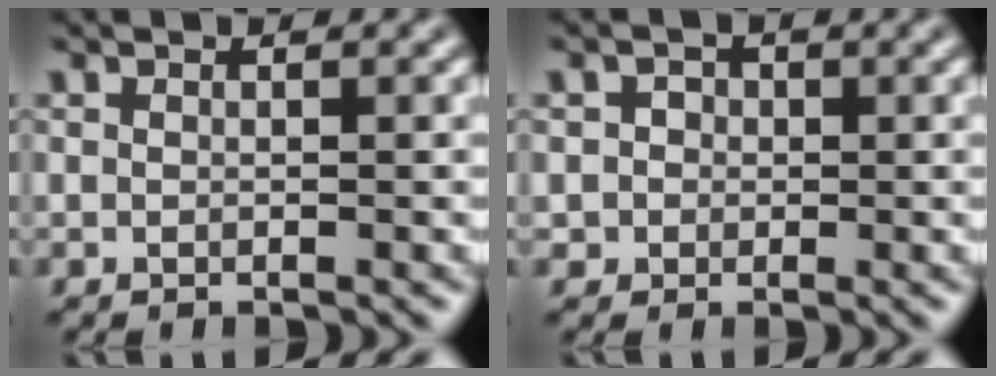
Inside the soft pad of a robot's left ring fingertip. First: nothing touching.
{"total": 1.7, "force": [0.1, 1.7, 0.3], "torque": [0.016, 0.002, -0.001]}